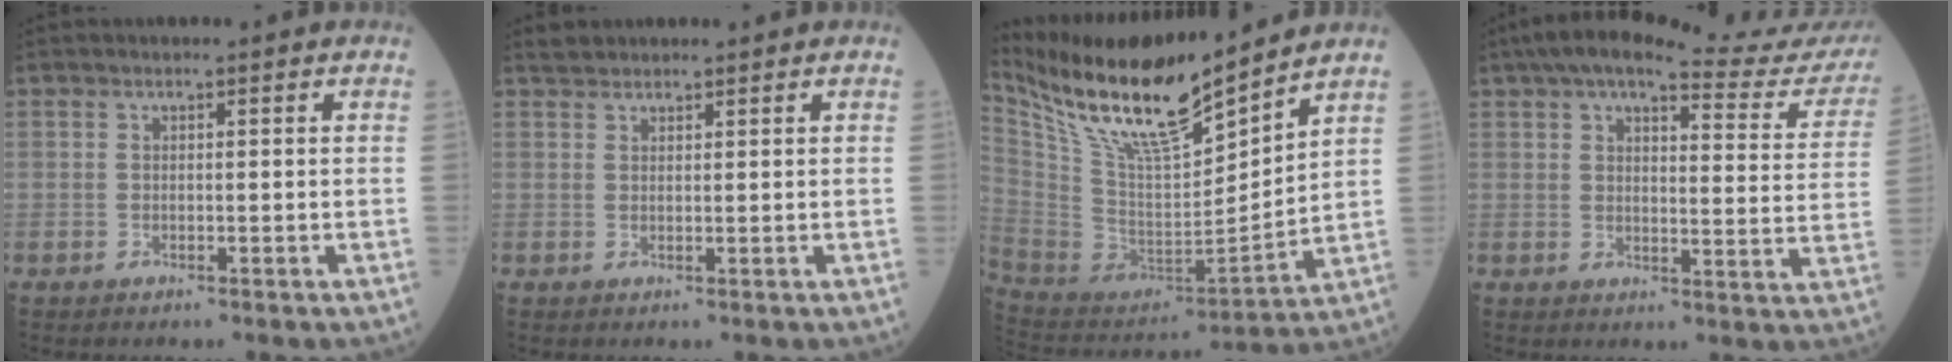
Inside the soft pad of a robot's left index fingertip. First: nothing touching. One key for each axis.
{"total": 1.6, "fx": 1.5, "fy": 0.5, "fz": -0.1, "tx": -0.005, "ty": 0.014, "tz": 0.030}
{"total": 19.3, "fx": 15.6, "fy": 2.2, "fz": 11.1, "tx": -0.214, "ty": -0.006, "tz": 0.298}
{"total": 23.3, "fx": 21.2, "fy": 2.1, "fz": 9.4, "tx": -0.131, "ty": -0.037, "tz": 0.250}